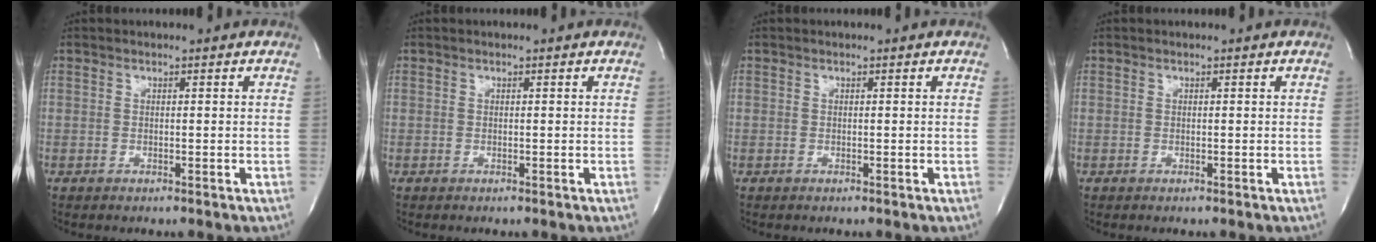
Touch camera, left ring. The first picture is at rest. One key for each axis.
{"total": 0.0}
{"total": 0.0}
{"total": 0.0}